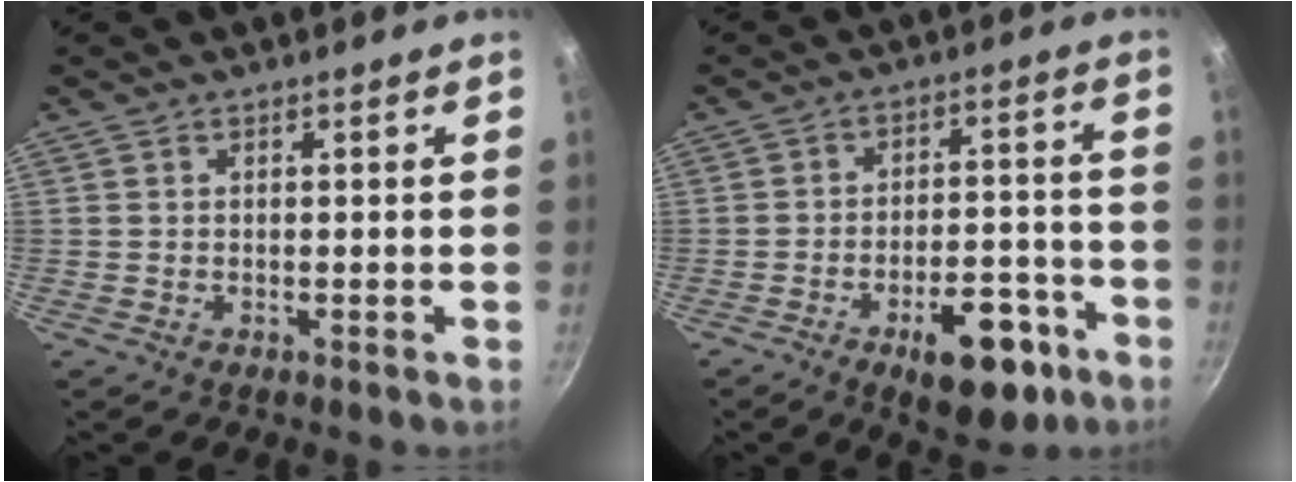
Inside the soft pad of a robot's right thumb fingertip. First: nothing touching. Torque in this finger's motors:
{"motor_torque": [1.93, 1.25, 1.28, -1.05, 0.07]}